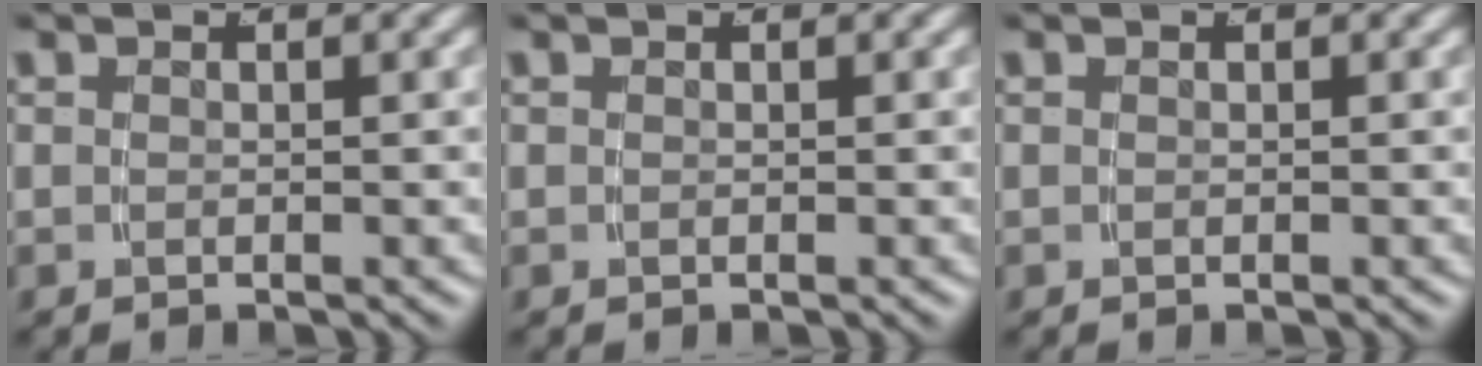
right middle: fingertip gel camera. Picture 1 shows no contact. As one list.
[{"total": 0.0}, {"total": 0.0}]